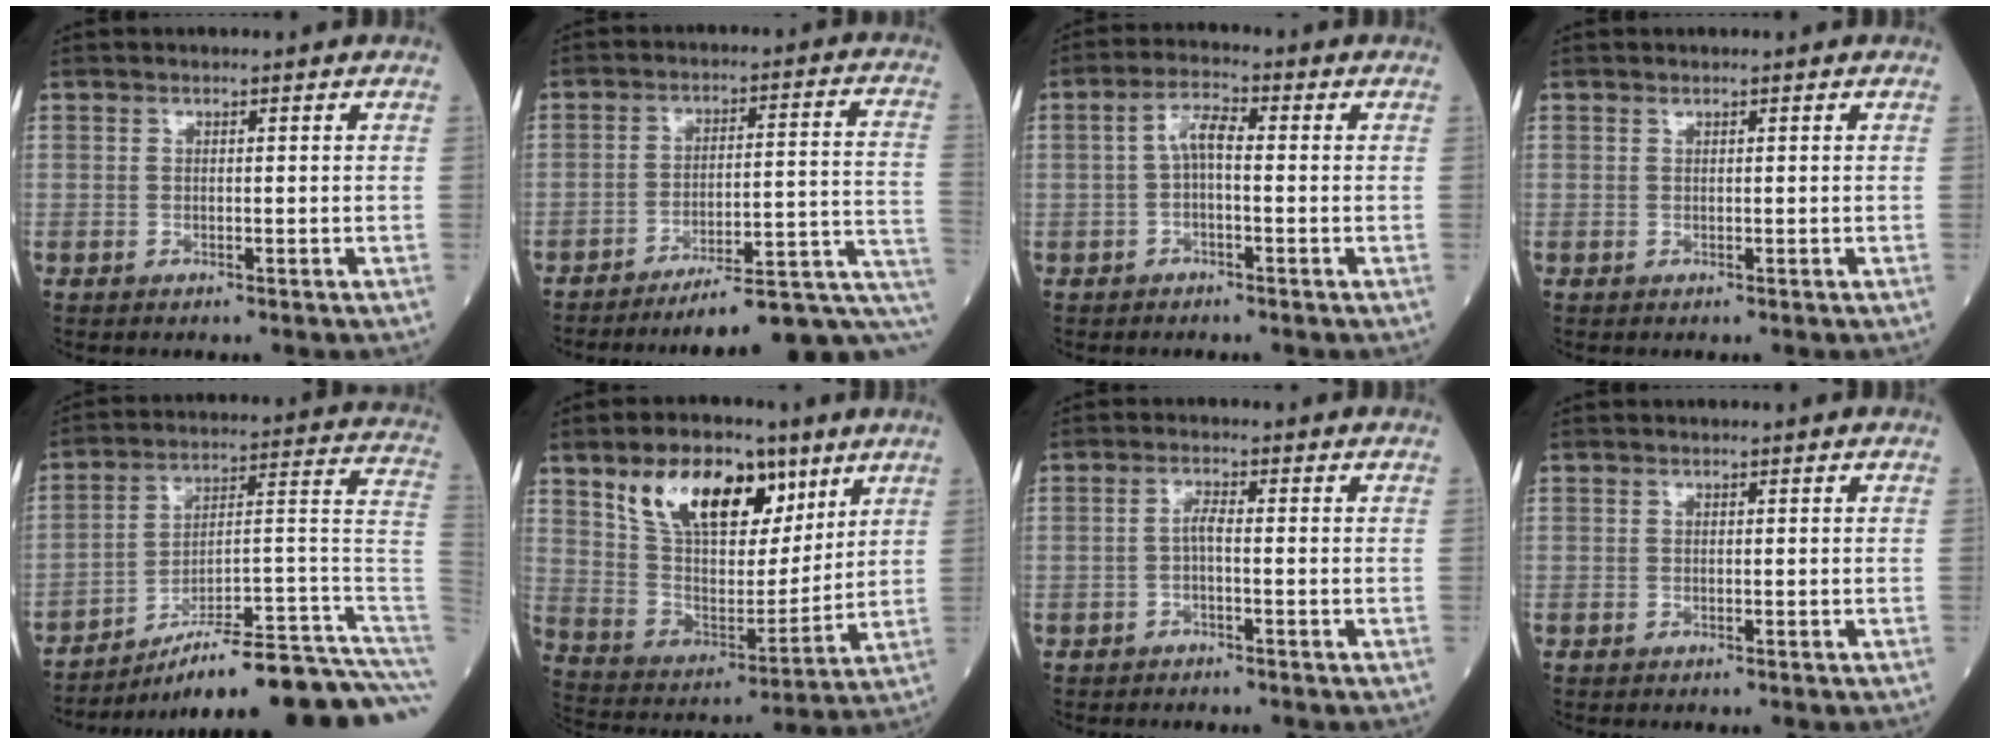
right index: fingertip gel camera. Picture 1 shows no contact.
{"total": 16.0, "force": [-12.8, 0.3, 9.6], "torque": [-0.074, 0.038, -0.178]}
{"total": 4.2, "force": [-0.2, 1.3, 4.0], "torque": [-0.077, 0.011, -0.005]}
{"total": 0.0}
{"total": 24.0, "force": [-19.0, 1.1, 14.5], "torque": [-0.114, 0.038, -0.276]}
{"total": 17.4, "force": [9.6, 8.4, 11.8], "torque": [-0.215, 0.019, 0.179]}
{"total": 1.9, "force": [-0.6, 0.2, 1.8], "torque": [-0.036, 0.001, -0.013]}
{"total": 0.0}